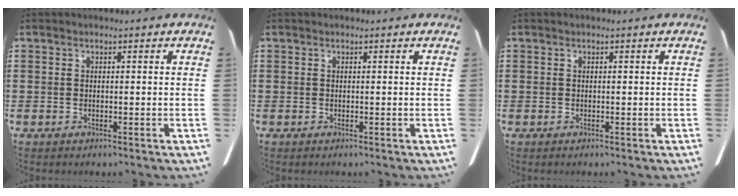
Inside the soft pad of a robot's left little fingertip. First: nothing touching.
{"total": 0.0}
{"total": 0.0}